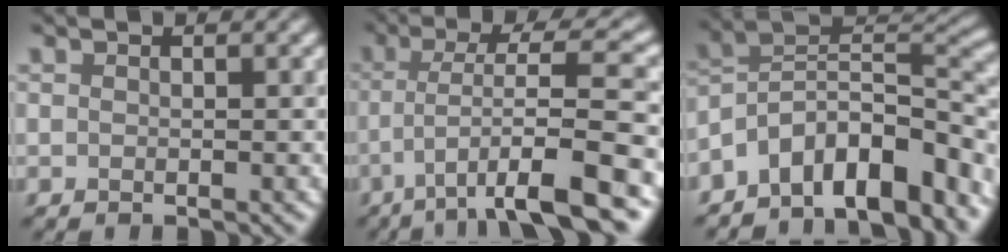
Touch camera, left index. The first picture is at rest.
{"total": 9.9, "force": [-3.5, 1.9, 9.0], "torque": [-0.135, 0.024, -0.058]}
{"total": 10.8, "force": [-7.1, 4.4, 6.9], "torque": [-0.102, 0.024, -0.131]}